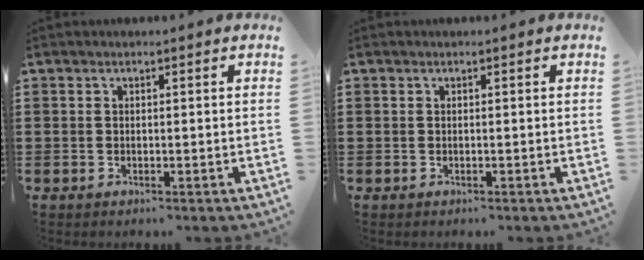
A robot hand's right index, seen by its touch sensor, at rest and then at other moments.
{"total": 0.0}